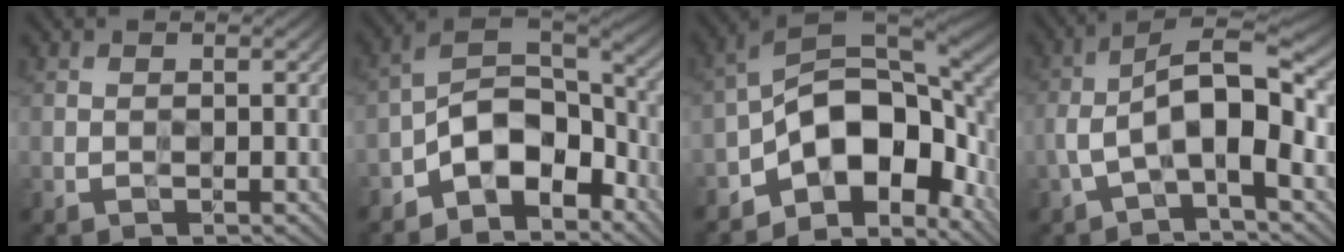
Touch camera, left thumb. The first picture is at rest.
{"total": 9.2, "force": [-5.3, 4.8, 5.8], "torque": [-0.095, 0.003, -0.114]}
{"total": 14.3, "force": [-4.1, 8.2, 11.0], "torque": [-0.179, -0.009, -0.074]}
{"total": 8.7, "force": [-2.2, 3.0, 7.8], "torque": [-0.150, 0.019, -0.047]}